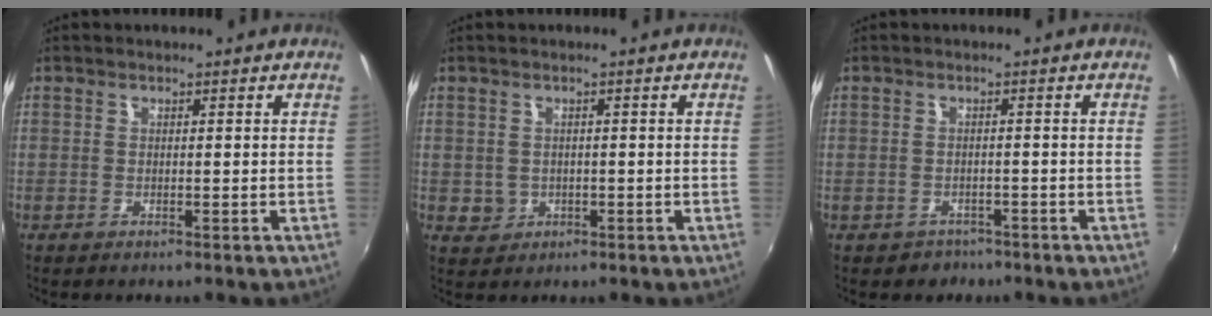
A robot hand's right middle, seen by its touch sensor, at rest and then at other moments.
{"total": 2.8, "force": [-0.2, 2.7, 0.7], "torque": [-0.012, -0.001, 0.002]}
{"total": 2.6, "force": [-1.7, 1.9, 0.0], "torque": [-0.008, 0.001, -0.024]}